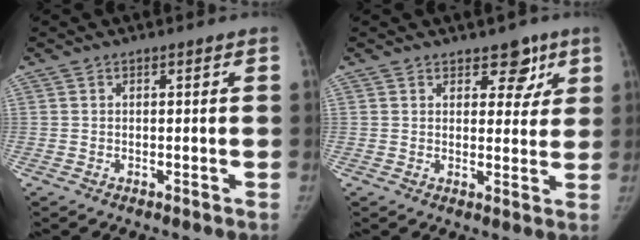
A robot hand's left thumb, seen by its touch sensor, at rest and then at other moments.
{"total": 5.6, "force": [3.5, 3.4, 2.8], "torque": [0.005, -0.014, 0.045]}